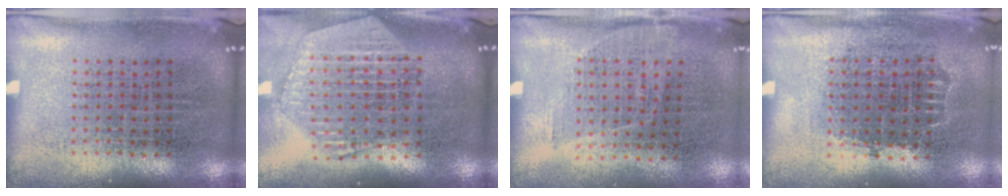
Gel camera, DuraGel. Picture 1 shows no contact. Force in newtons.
{"total": 2.6, "press": 2.2, "slide": 1.3}
{"total": 1.1, "press": 0.9, "slide": 0.7}
{"total": 0.7, "press": 0.7, "slide": 0.2}